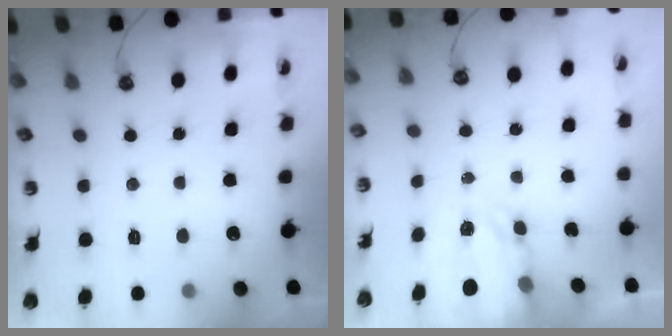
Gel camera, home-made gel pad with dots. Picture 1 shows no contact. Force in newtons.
{"total": 3.9, "press": 3.9, "slide": 0.3}